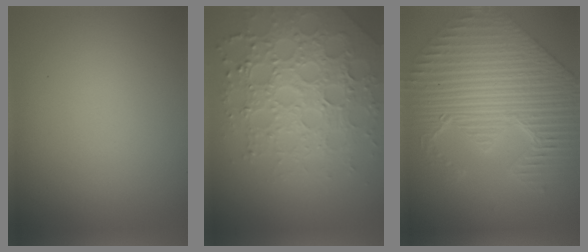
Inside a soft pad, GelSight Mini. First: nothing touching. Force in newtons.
{"total": 6.9, "press": 6.7, "slide": 1.6}
{"total": 7.7, "press": 6.3, "slide": 4.6}